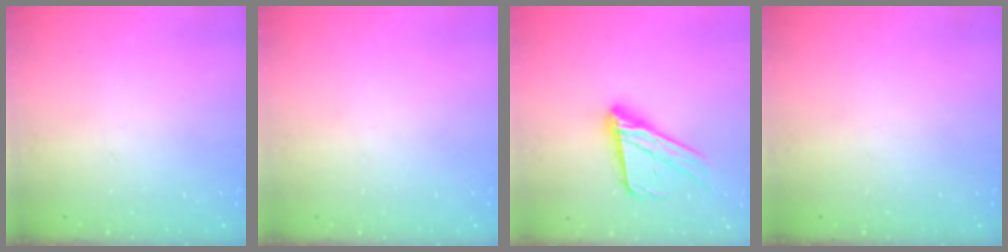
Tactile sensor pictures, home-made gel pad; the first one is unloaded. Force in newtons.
{"total": 0.0}
{"total": 16.5, "press": 16.4, "slide": 1.5}
{"total": 0.0}